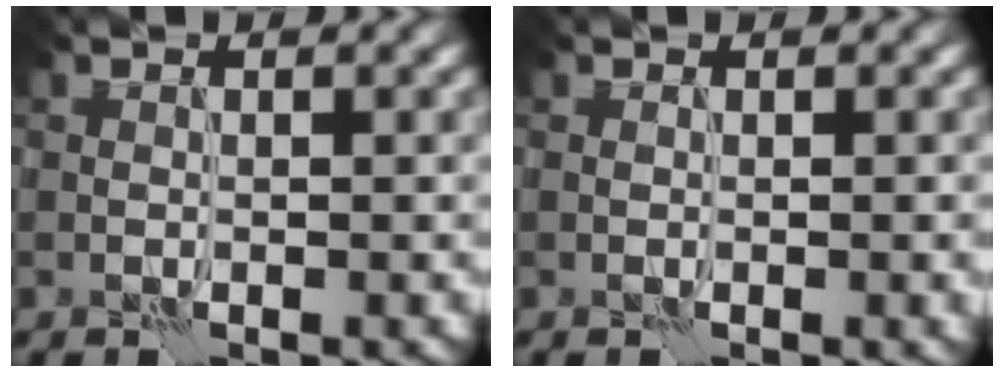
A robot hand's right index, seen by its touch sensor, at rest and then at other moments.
{"total": 0.9, "force": [0.0, 0.2, 0.9], "torque": [-0.013, -0.002, 0.000]}